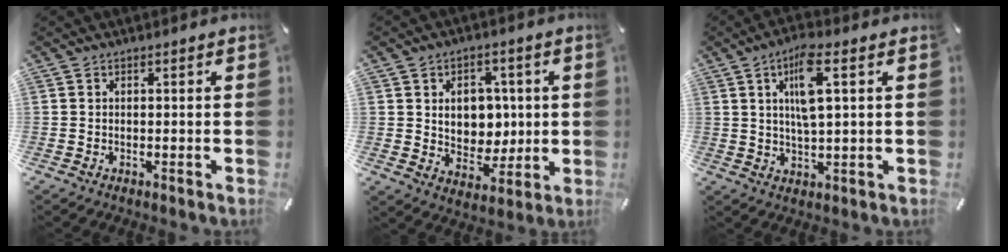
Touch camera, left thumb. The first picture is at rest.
{"total": 9.4, "force": [1.2, 7.9, 5.0], "torque": [-0.058, -0.001, 0.023]}
{"total": 9.1, "force": [3.1, 2.5, 8.2], "torque": [-0.155, -0.002, 0.046]}